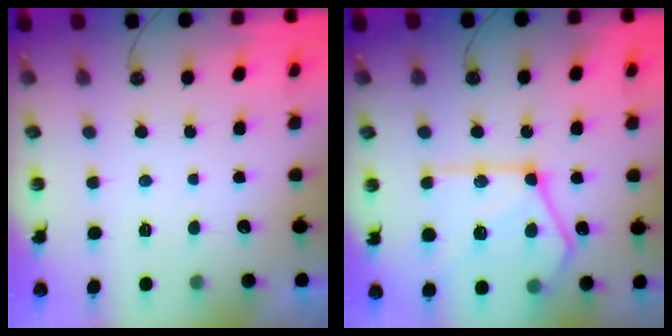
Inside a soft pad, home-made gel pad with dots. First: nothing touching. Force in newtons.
{"total": 21.9, "press": 21.8, "slide": 2.5}